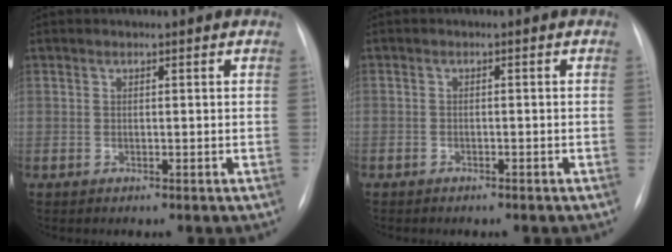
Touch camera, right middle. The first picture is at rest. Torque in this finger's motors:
{"motor_torque": [0.36, -0.52, -0.34, -0.20]}